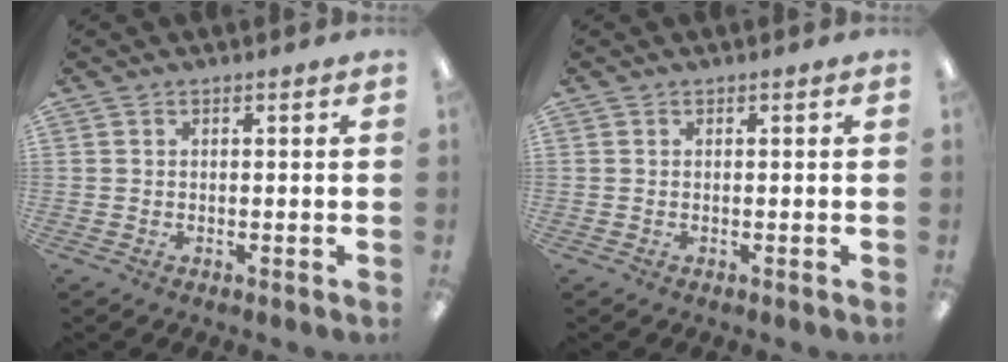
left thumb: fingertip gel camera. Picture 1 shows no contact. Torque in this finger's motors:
{"motor_torque": [-0.01, -0.01, 0.04, -0.02, 0.00]}